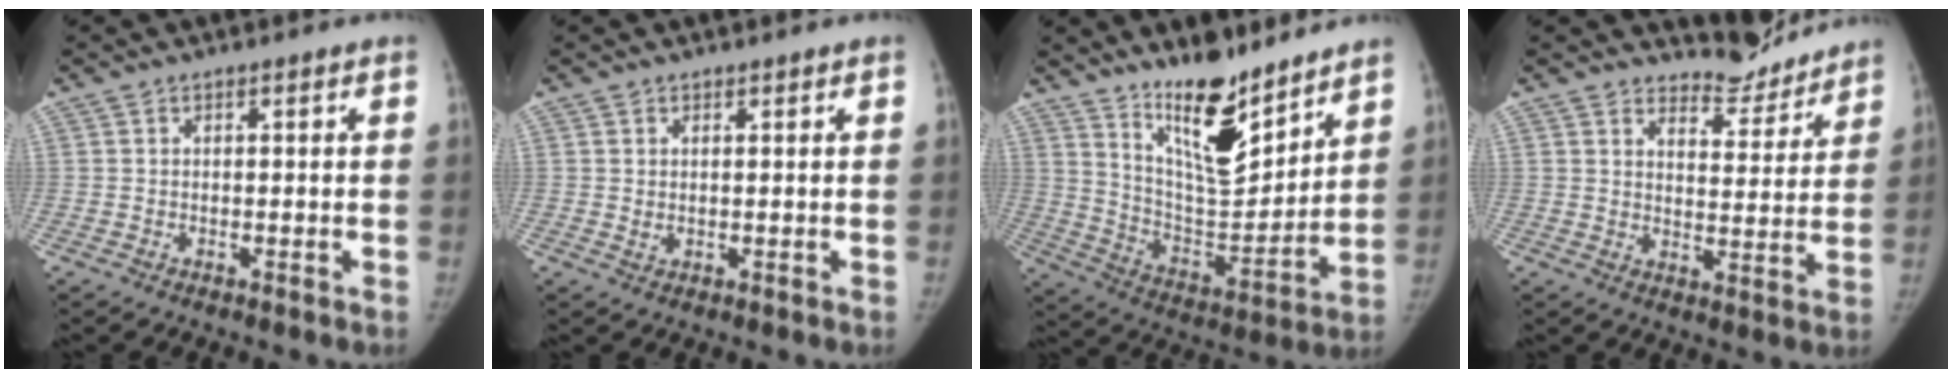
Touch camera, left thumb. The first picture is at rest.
{"total": 0.9, "force": [0.6, 0.6, 0.3], "torque": [0.004, -0.008, 0.010]}
{"total": 16.1, "force": [12.0, 4.9, 9.5], "torque": [-0.115, -0.099, 0.212]}
{"total": 7.3, "force": [7.0, 1.8, -0.2], "torque": [0.028, -0.069, 0.106]}